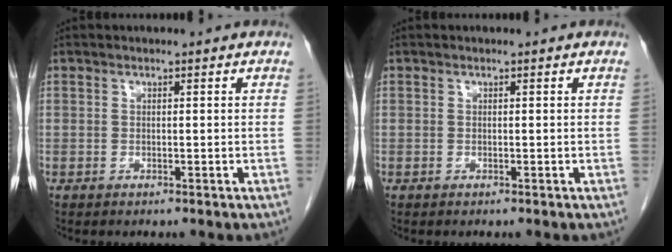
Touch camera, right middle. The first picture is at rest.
{"total": 0.0}